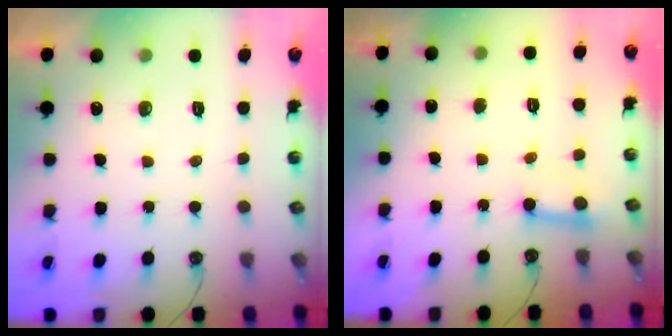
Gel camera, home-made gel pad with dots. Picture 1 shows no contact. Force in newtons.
{"total": 6.0, "press": 6.0, "slide": 0.6}